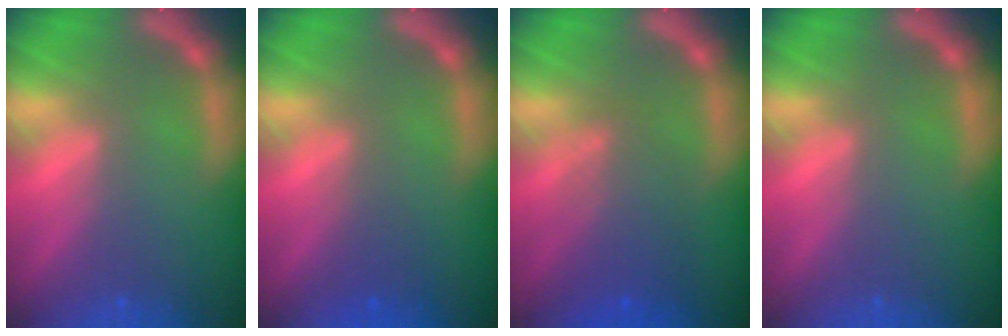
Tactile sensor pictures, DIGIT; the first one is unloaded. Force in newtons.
{"total": 1.4}
{"total": 4.6}
{"total": 0.0}